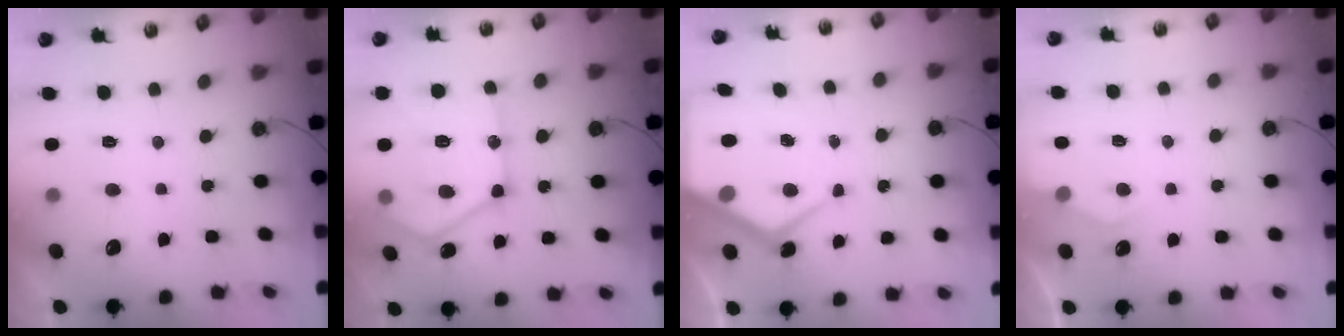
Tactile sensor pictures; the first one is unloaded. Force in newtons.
{"total": 23.1, "press": 23.1, "slide": 2.0}
{"total": 9.7, "press": 9.7, "slide": 0.9}
{"total": 3.8, "press": 3.8, "slide": 0.4}